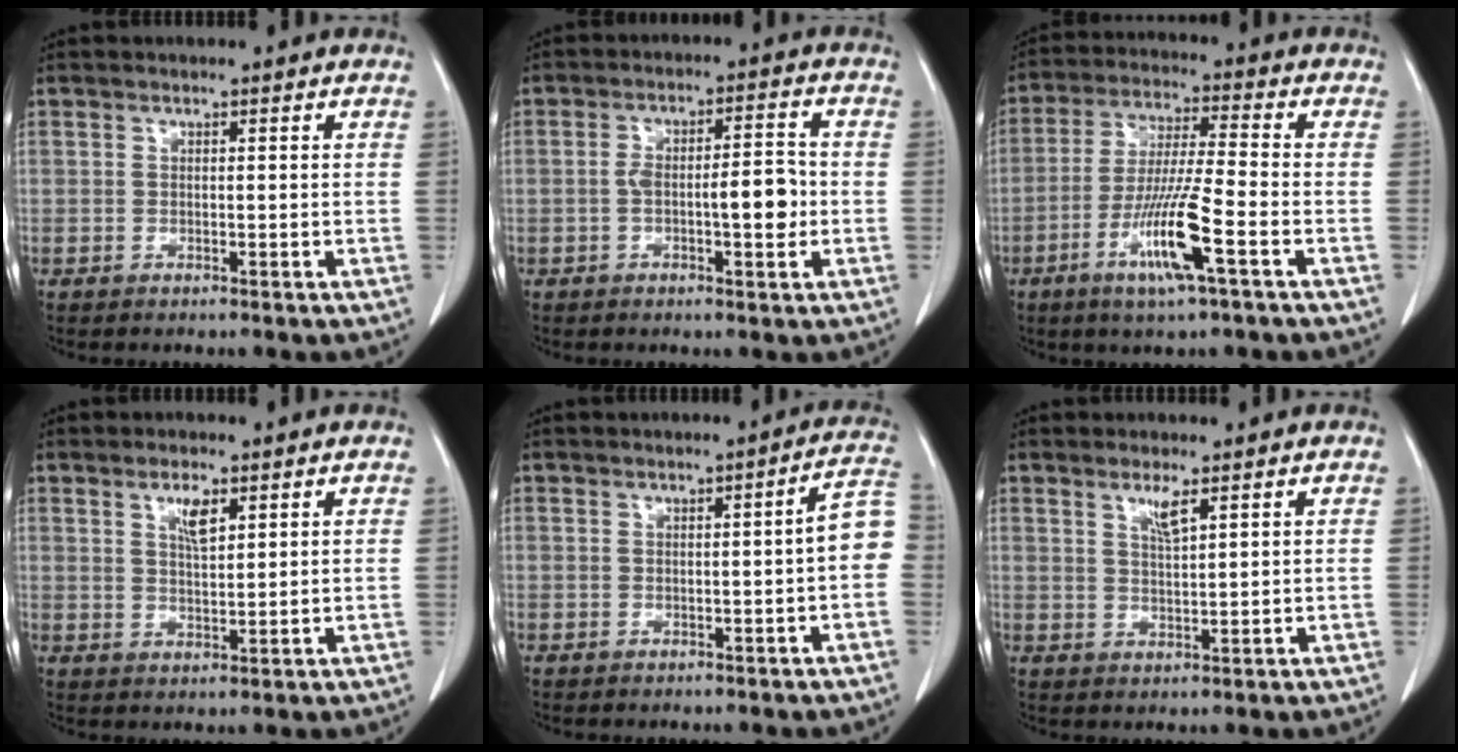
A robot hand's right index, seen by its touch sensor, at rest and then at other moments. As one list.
[{"total": 6.9, "force": [-1.3, 1.8, 6.5], "torque": [-0.110, 0.018, -0.016]}, {"total": 11.4, "force": [-4.7, -0.1, 10.3], "torque": [-0.201, -0.016, -0.090]}, {"total": 3.6, "force": [1.9, 1.0, 2.9], "torque": [-0.055, 0.000, 0.036]}, {"total": 4.9, "force": [-0.3, 0.3, 4.9], "torque": [-0.052, 0.010, -0.007]}, {"total": 2.8, "force": [1.7, 0.1, 2.2], "torque": [-0.046, -0.004, 0.035]}]